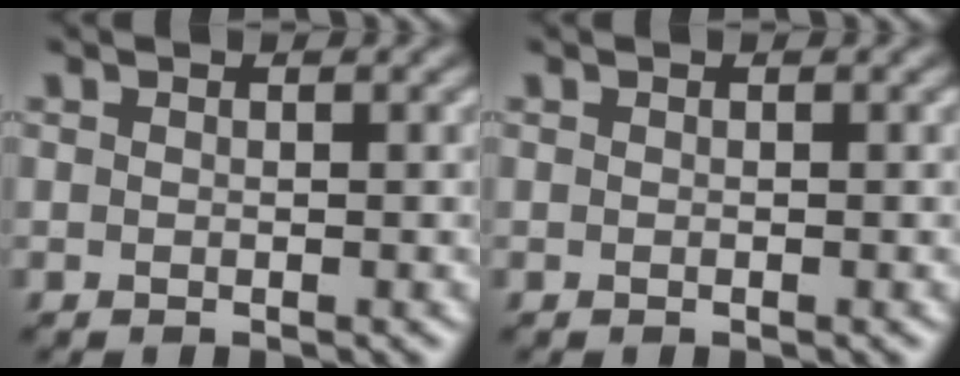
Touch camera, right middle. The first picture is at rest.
{"total": 0.0}